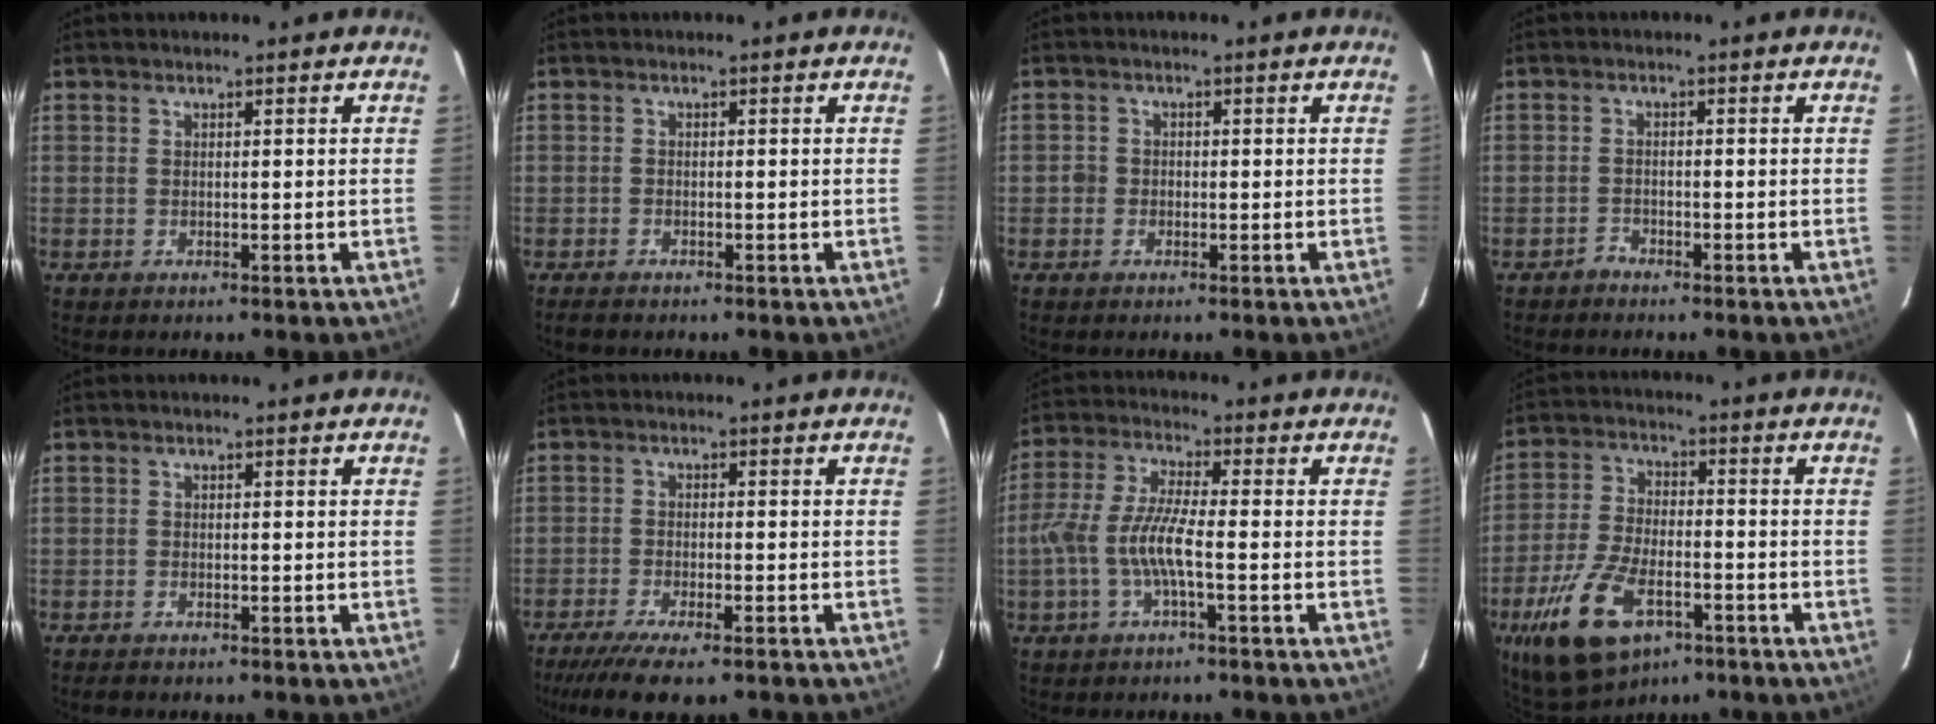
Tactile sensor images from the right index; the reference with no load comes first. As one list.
[{"total": 1.8, "force": [-1.6, 0.6, 0.6], "torque": [-0.020, -0.003, -0.029]}, {"total": 1.7, "force": [-0.8, 1.5, 0.2], "torque": [-0.004, 0.004, -0.014]}, {"total": 1.4, "force": [-1.3, 0.4, -0.2], "torque": [0.002, 0.004, -0.026]}, {"total": 1.3, "force": [-1.2, 0.4, 0.3], "torque": [-0.013, -0.001, -0.022]}, {"total": 10.5, "force": [-8.3, 2.0, 6.2], "torque": [-0.142, -0.039, -0.142]}, {"total": 8.5, "force": [-2.5, 1.2, 8.0], "torque": [-0.177, 0.003, -0.047]}, {"total": 16.4, "force": [-8.7, 8.0, 11.4], "torque": [-0.252, -0.028, -0.155]}]